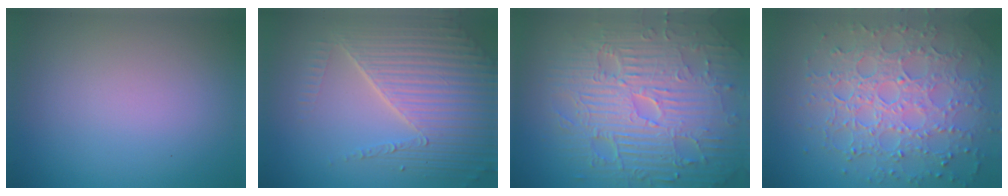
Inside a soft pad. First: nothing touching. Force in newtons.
{"total": 6.9, "press": 5.0, "slide": 4.8}
{"total": 11.2, "press": 7.3, "slide": 8.5}
{"total": 8.0, "press": 5.6, "slide": 5.7}